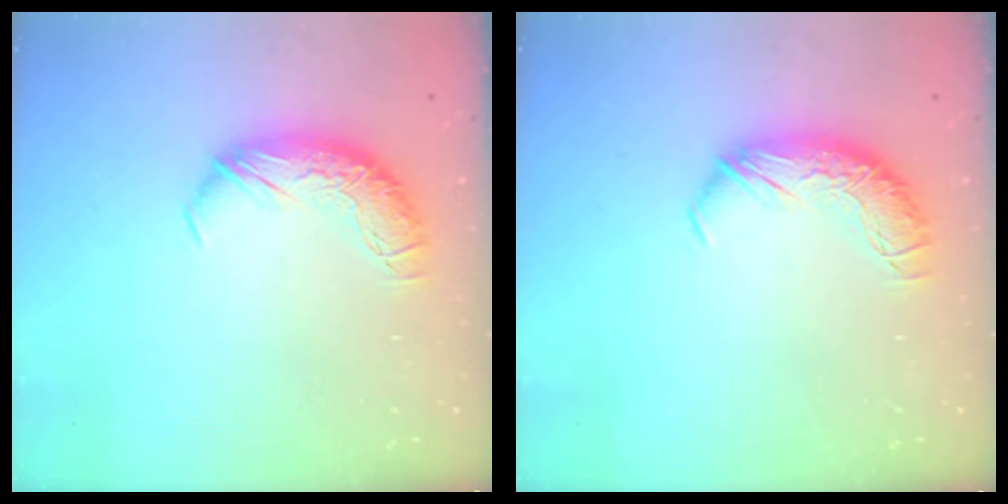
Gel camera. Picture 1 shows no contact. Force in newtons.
{"total": 0.0}